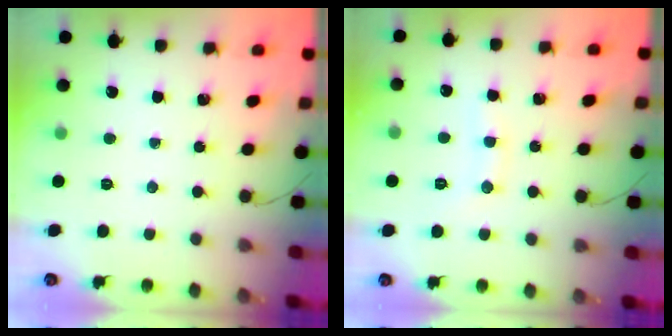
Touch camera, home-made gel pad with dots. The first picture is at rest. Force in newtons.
{"total": 7.0, "press": 6.9, "slide": 0.9}